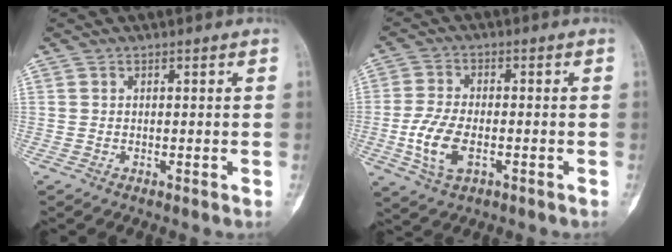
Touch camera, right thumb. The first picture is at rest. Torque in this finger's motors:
{"motor_torque": [-0.09, 0.42, 0.44, 0.31, 0.09]}